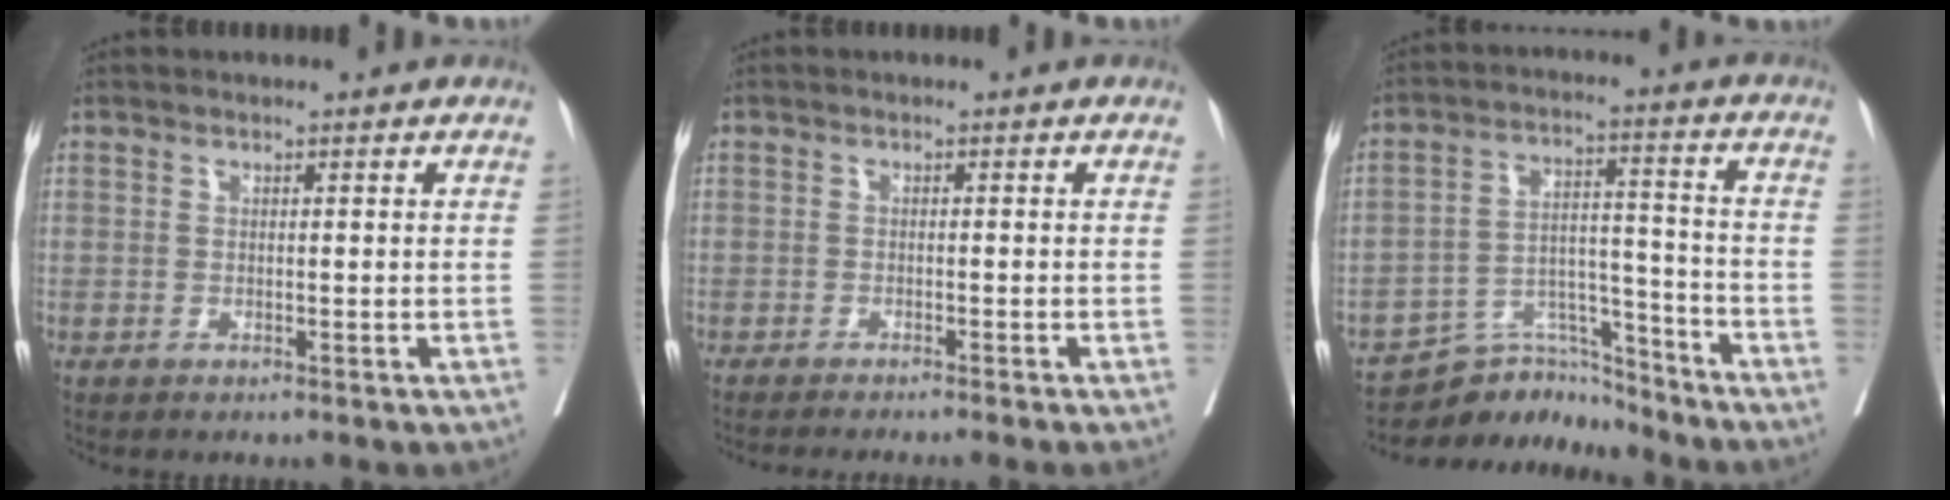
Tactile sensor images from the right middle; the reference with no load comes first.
{"total": 7.5, "force": [-6.6, -1.1, 3.5], "torque": [-0.014, -0.017, -0.090]}
{"total": 8.8, "force": [-8.7, 1.6, -0.4], "torque": [0.011, 0.040, -0.153]}